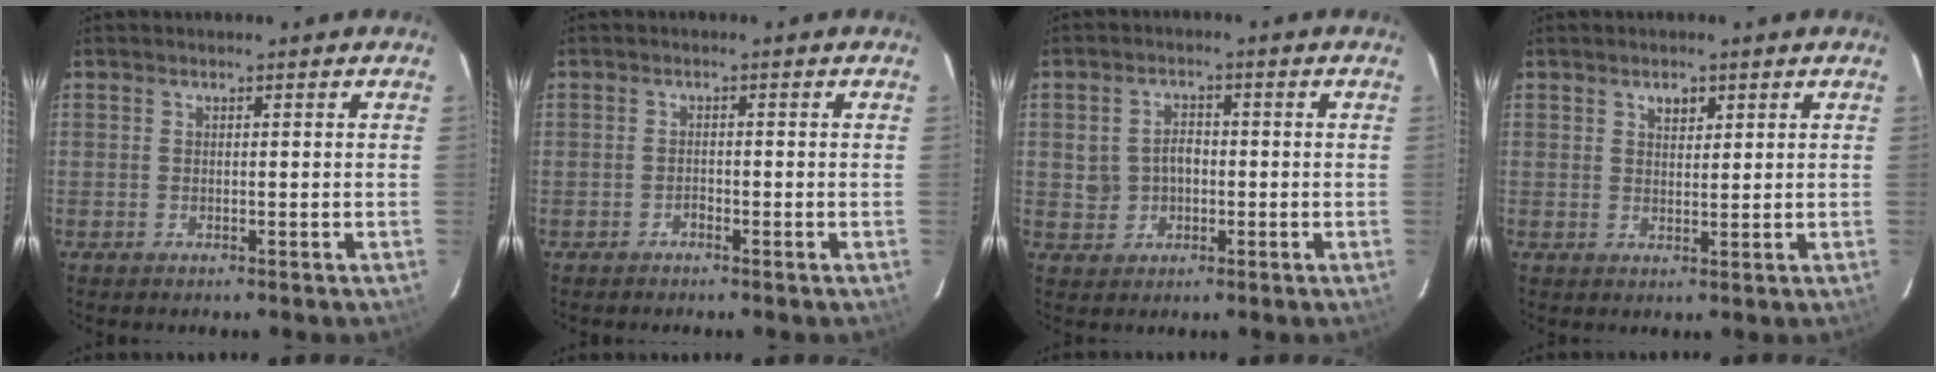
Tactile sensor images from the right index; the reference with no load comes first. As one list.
[{"total": 0.9, "force": [-0.8, 0.4, 0.2], "torque": [-0.004, 0.002, -0.014]}, {"total": 4.4, "force": [-0.2, 3.8, 2.2], "torque": [-0.043, 0.012, 0.003]}, {"total": 2.4, "force": [1.4, 1.4, 1.3], "torque": [-0.018, 0.006, 0.024]}]